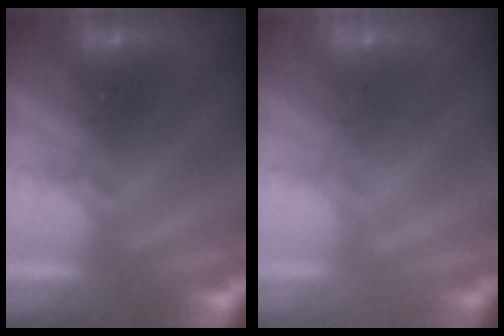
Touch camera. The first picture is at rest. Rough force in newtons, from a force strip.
{"total": 1.9}